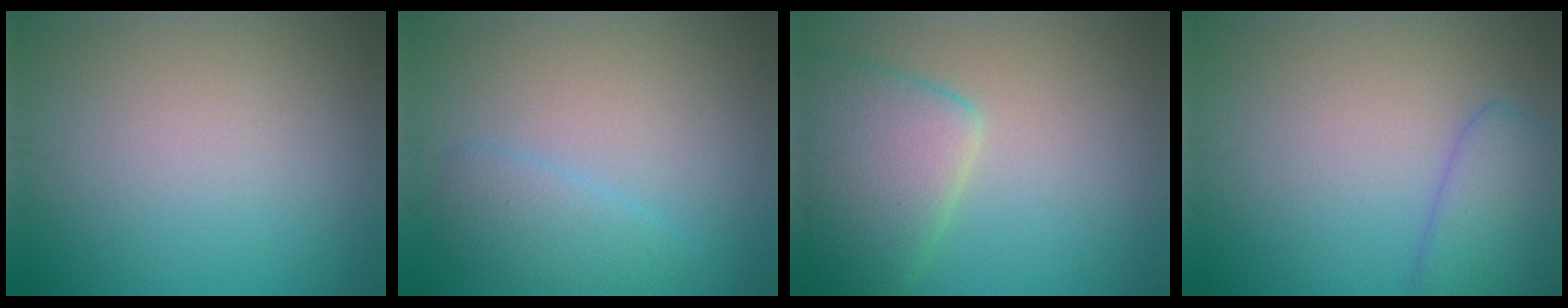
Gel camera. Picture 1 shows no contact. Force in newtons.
{"total": 2.3, "press": 2.3, "slide": 0.0}
{"total": 6.4, "press": 6.4, "slide": 0.3}
{"total": 4.2, "press": 4.2, "slide": 0.3}